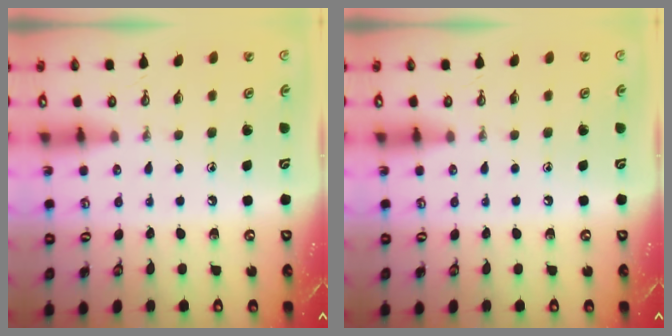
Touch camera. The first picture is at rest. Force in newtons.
{"total": 0.0}